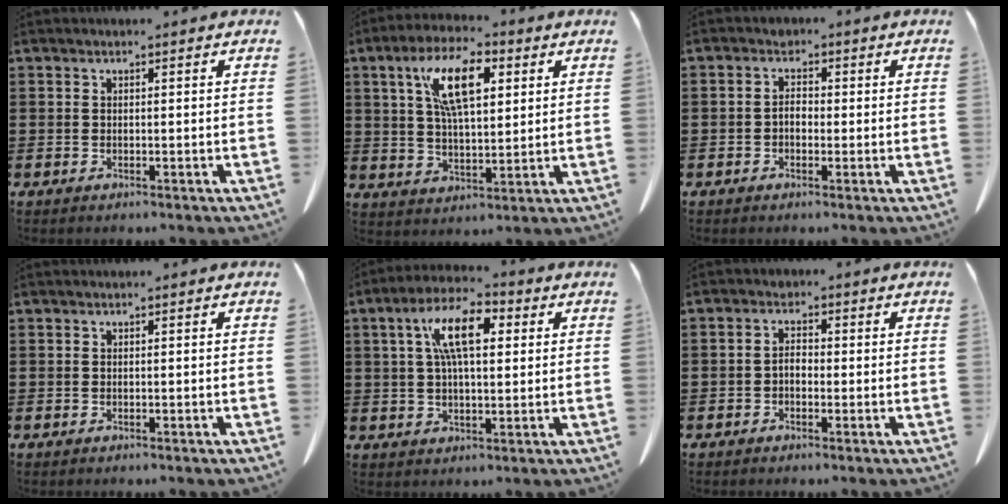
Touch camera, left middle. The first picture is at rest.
{"total": 11.7, "force": [5.1, 4.6, 9.5], "torque": [-0.186, 0.008, 0.089]}
{"total": 2.3, "force": [-0.3, 1.7, 1.4], "torque": [-0.022, 0.001, -0.009]}
{"total": 0.0}
{"total": 9.2, "force": [3.2, 3.5, 7.8], "torque": [-0.168, 0.011, 0.051]}
{"total": 2.1, "force": [-0.6, 1.5, 1.3], "torque": [-0.027, 0.004, -0.012]}